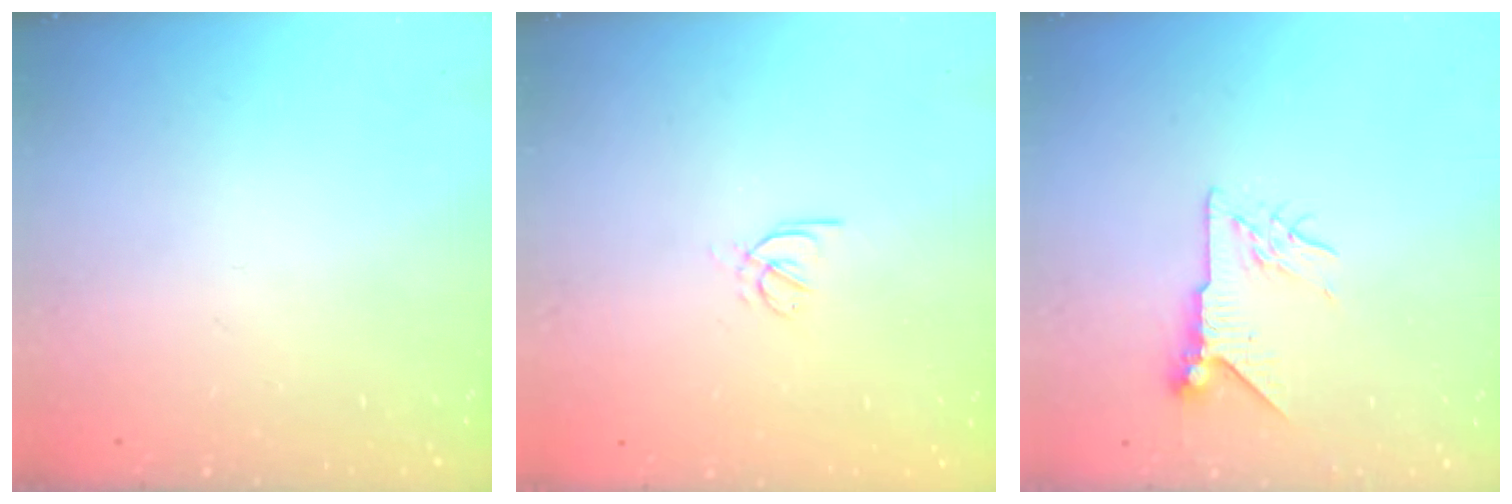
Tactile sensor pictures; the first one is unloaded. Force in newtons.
{"total": 2.3, "press": 2.3, "slide": 0.6}
{"total": 8.1, "press": 8.1, "slide": 0.8}